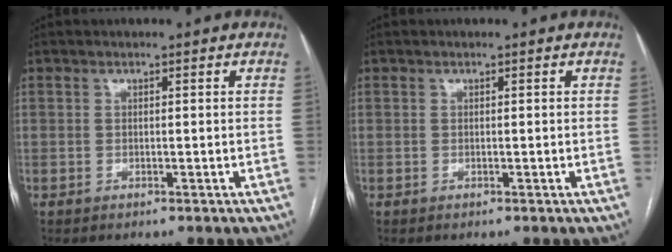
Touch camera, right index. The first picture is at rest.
{"total": 0.0}